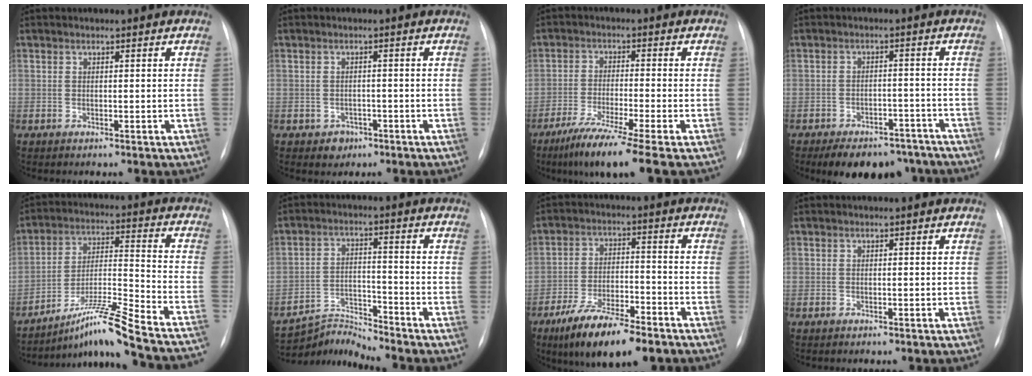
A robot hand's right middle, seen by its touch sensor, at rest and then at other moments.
{"total": 2.3, "force": [-1.2, 1.9, 0.4], "torque": [0.000, 0.007, -0.012]}
{"total": 9.8, "force": [-6.8, -1.2, 7.0], "torque": [-0.125, -0.036, -0.118]}
{"total": 13.4, "force": [-10.6, 6.5, 5.1], "torque": [-0.070, 0.013, -0.134]}
{"total": 20.8, "force": [-17.8, -0.9, 10.8], "torque": [-0.150, 0.005, -0.276]}
{"total": 6.3, "force": [-5.8, -1.6, -1.9], "torque": [0.024, 0.003, -0.104]}
{"total": 12.7, "force": [-8.8, 3.4, 8.5], "torque": [-0.151, -0.014, -0.150]}
{"total": 0.0}